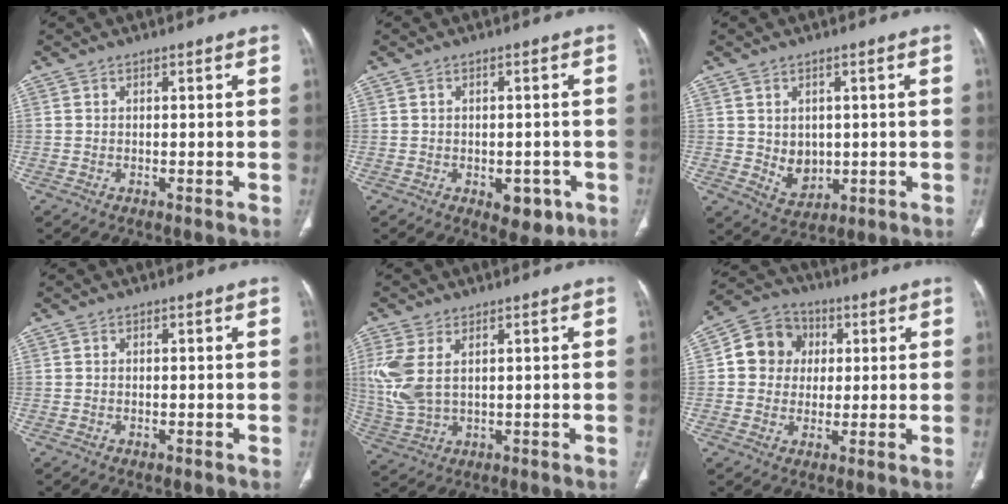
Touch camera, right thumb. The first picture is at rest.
{"total": 5.4, "force": [-2.1, 3.2, 3.9], "torque": [-0.025, 0.005, -0.016]}
{"total": 5.4, "force": [0.2, 4.4, 3.2], "torque": [-0.030, -0.012, 0.022]}
{"total": 0.0}
{"total": 8.7, "force": [2.4, 4.8, 6.8], "torque": [-0.179, -0.001, 0.061]}
{"total": 9.9, "force": [1.6, 9.0, 3.8], "torque": [-0.036, 0.008, 0.017]}